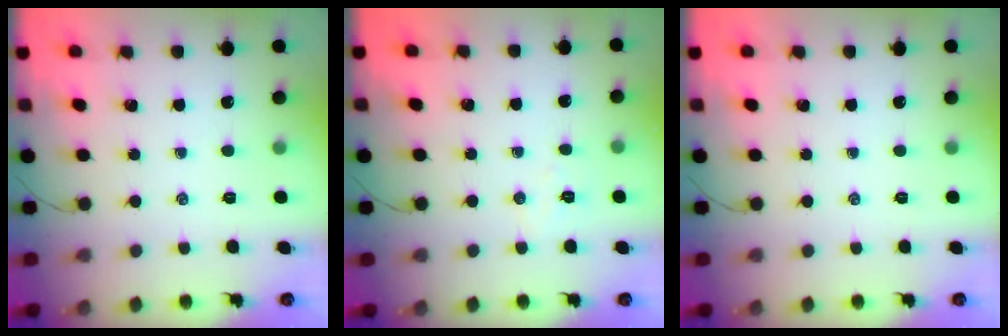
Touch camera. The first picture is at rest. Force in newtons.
{"total": 3.9, "press": 3.8, "slide": 0.8}
{"total": 0.0}